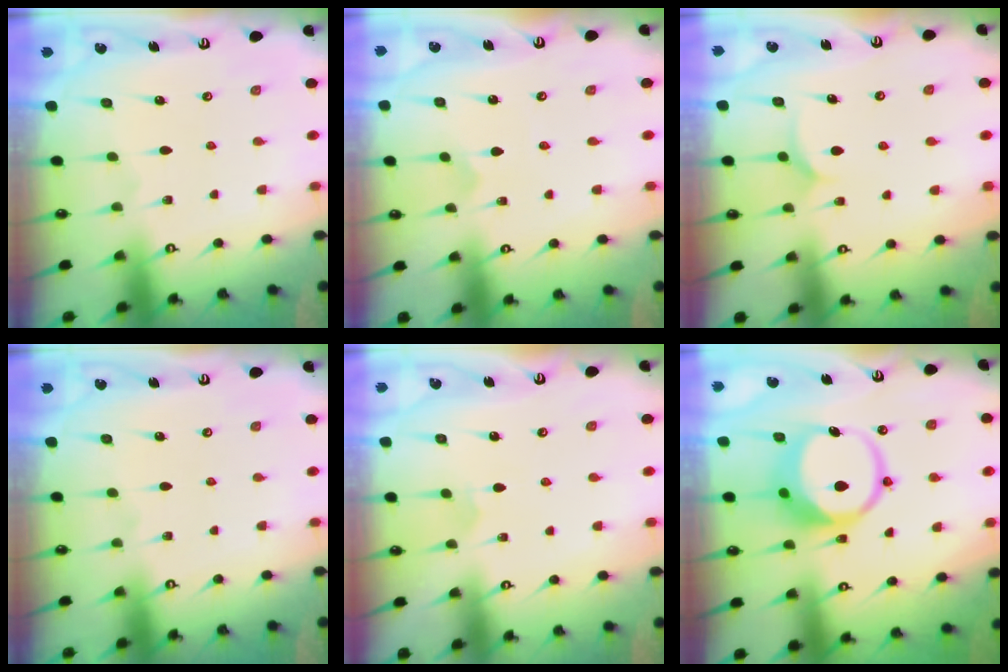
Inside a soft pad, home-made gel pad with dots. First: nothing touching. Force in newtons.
{"total": 0.0}
{"total": 6.2, "press": 6.2, "slide": 0.6}
{"total": 0.0}
{"total": 3.5, "press": 3.5, "slide": 0.3}
{"total": 11.0, "press": 10.9, "slide": 1.3}